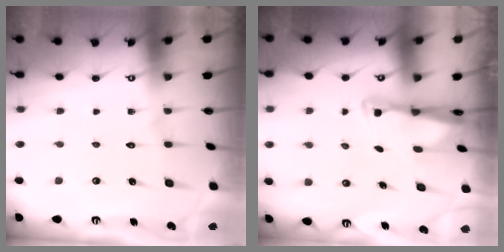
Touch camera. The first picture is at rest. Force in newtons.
{"total": 2.6, "press": 2.6, "slide": 0.5}